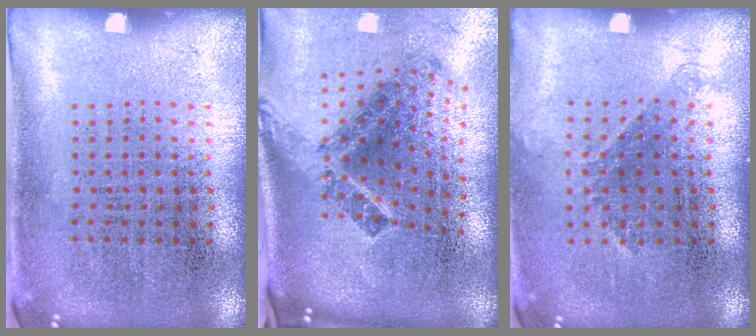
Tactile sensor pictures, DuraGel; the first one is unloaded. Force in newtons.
{"total": 2.7, "press": 1.6, "slide": 2.1}
{"total": 1.2, "press": 0.9, "slide": 0.8}